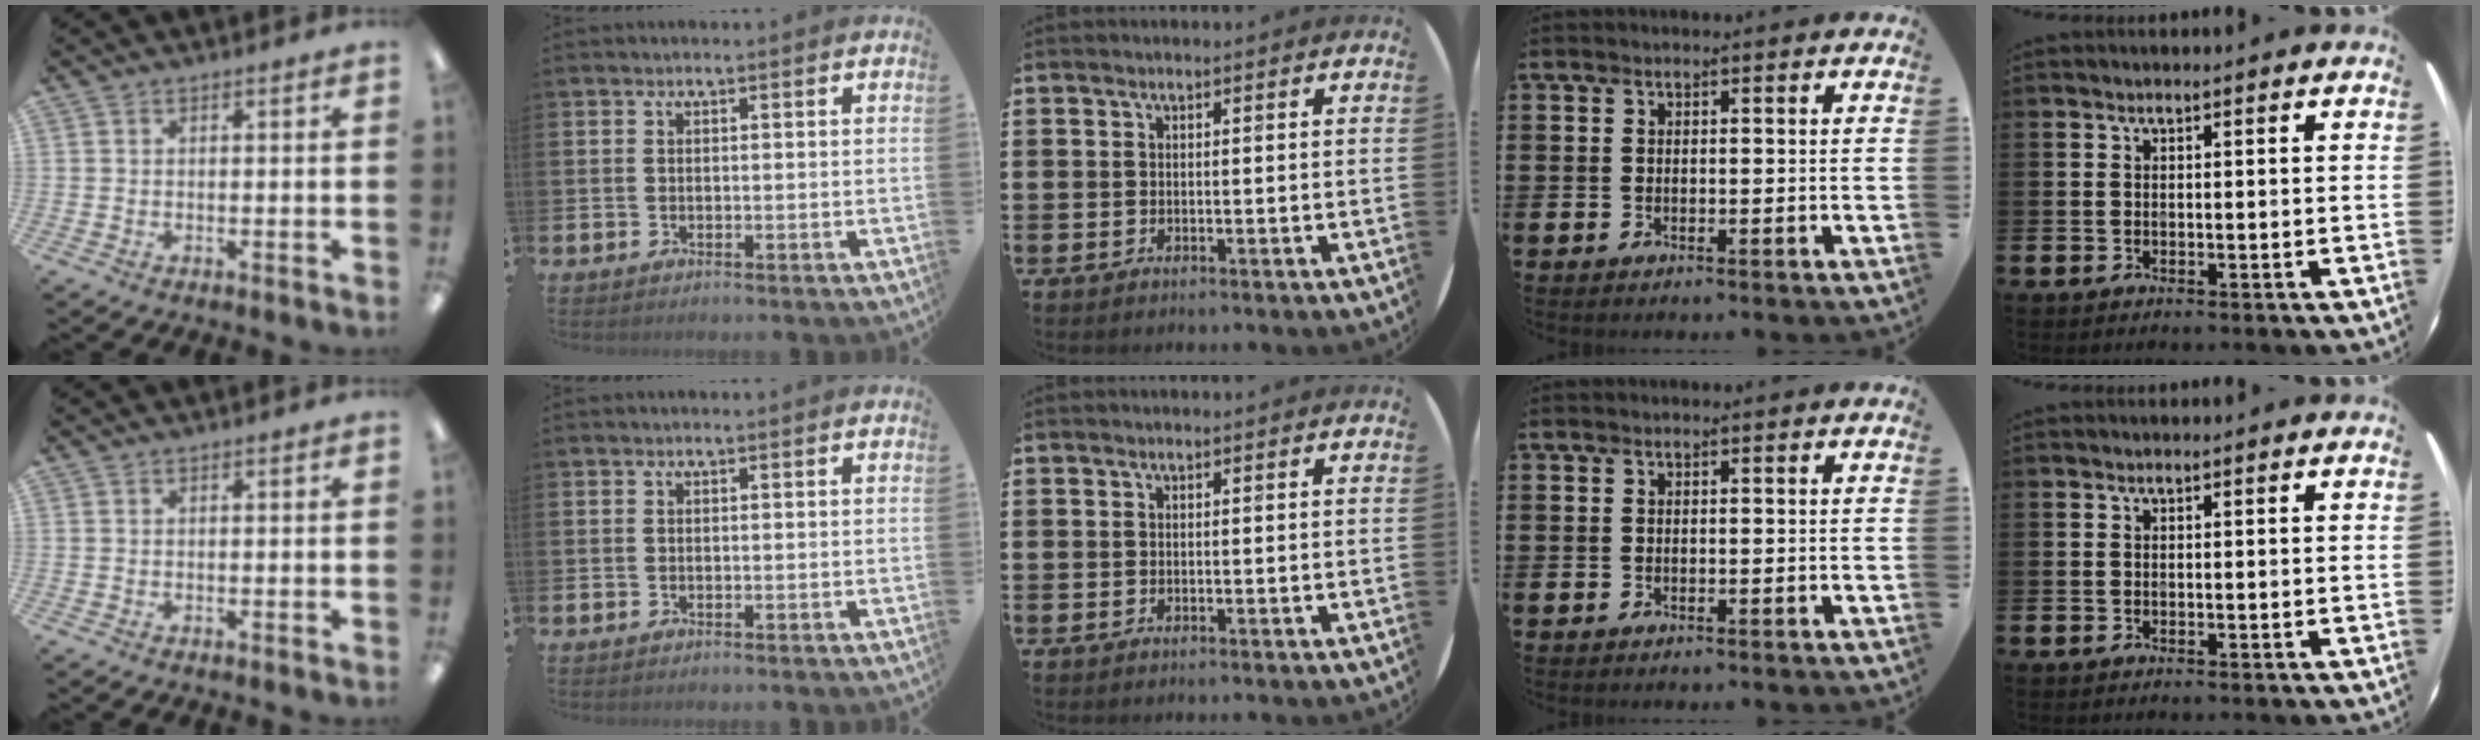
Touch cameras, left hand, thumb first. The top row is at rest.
{}